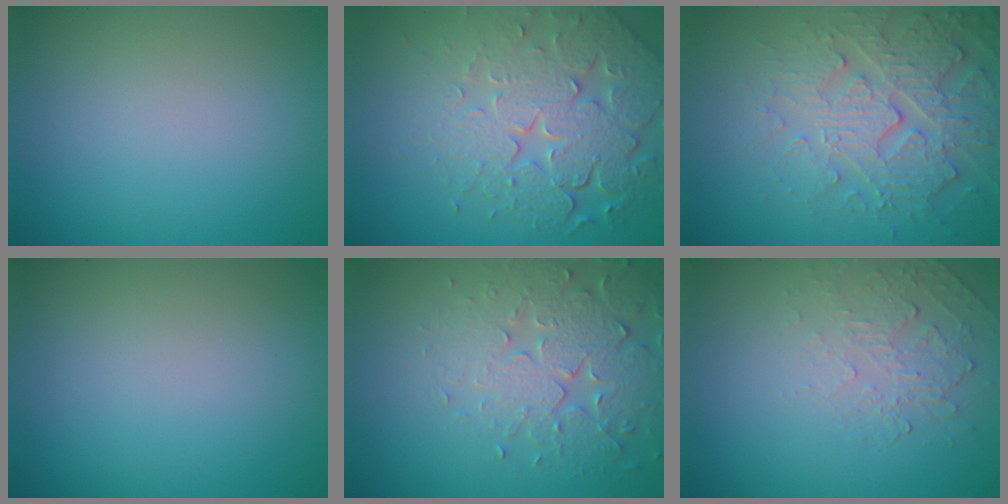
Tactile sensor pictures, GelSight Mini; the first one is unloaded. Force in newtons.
{"total": 8.0, "press": 5.7, "slide": 5.7}
{"total": 4.8, "press": 4.7, "slide": 1.2}
{"total": 0.0}
{"total": 4.6, "press": 4.5, "slide": 1.1}
{"total": 2.1, "press": 0.9, "slide": 1.9}